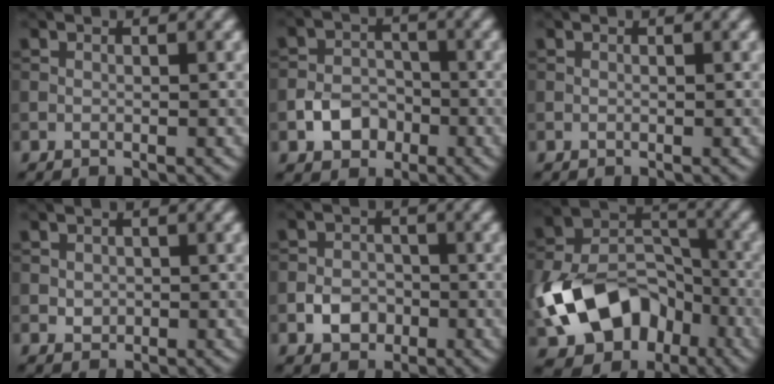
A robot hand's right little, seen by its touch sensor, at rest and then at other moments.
{"total": 3.5, "force": [-1.6, 2.6, 1.6], "torque": [-0.024, 0.003, -0.031]}
{"total": 0.0}
{"total": 1.0, "force": [0.1, 0.9, 0.4], "torque": [-0.007, -0.002, 0.002]}
{"total": 2.8, "force": [-1.1, 2.2, 1.3], "torque": [-0.016, 0.001, -0.024]}
{"total": 11.3, "force": [-4.5, 7.8, 6.9], "torque": [-0.127, 0.000, -0.081]}